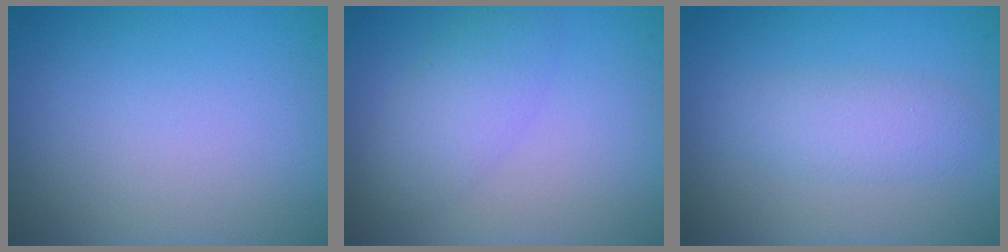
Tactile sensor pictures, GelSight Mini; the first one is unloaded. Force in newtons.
{"total": 3.0, "press": 3.0, "slide": 0.1}
{"total": 2.3, "press": 2.3, "slide": 0.0}